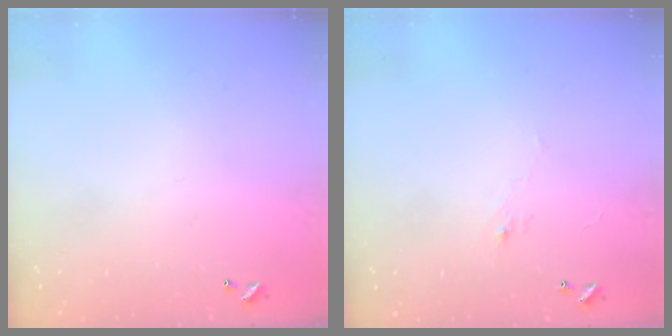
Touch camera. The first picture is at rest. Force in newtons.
{"total": 1.2, "press": 0.8, "slide": 0.8}